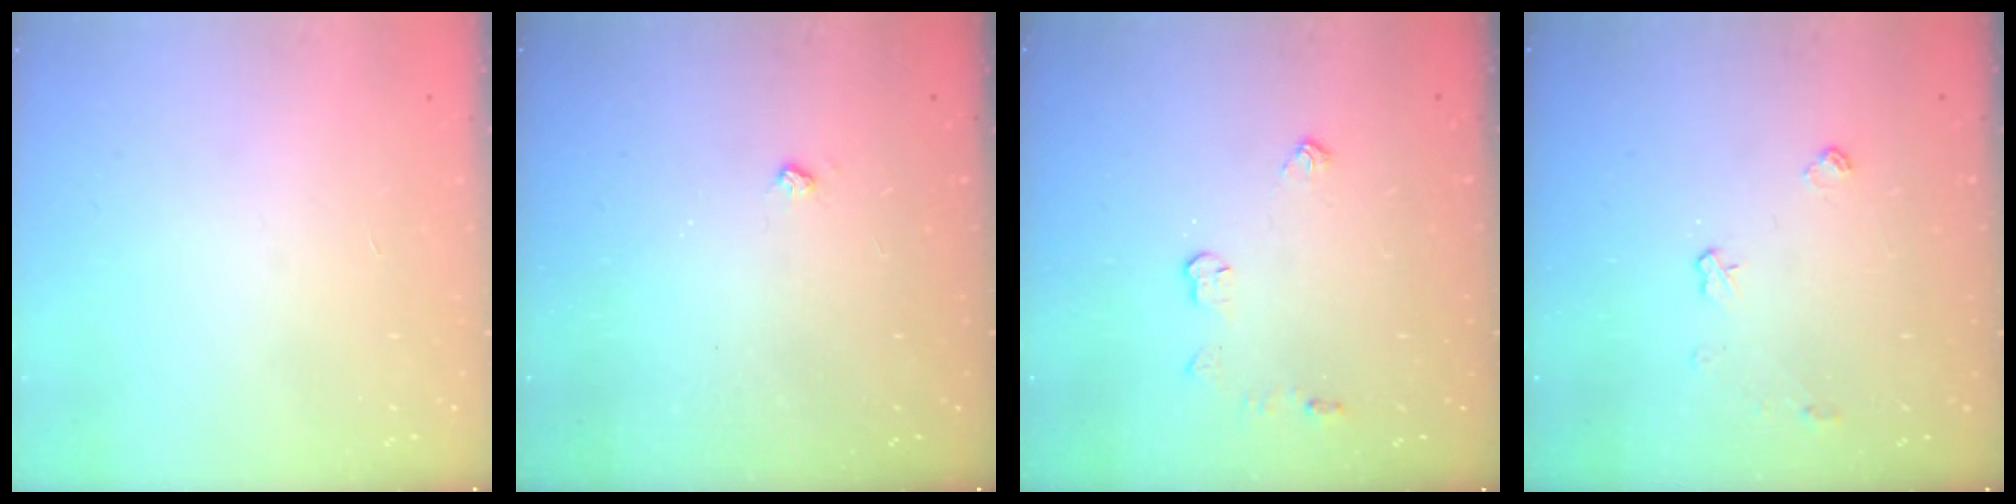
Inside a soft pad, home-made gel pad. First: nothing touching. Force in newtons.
{"total": 3.8, "press": 3.7, "slide": 0.7}
{"total": 4.4, "press": 4.4, "slide": 0.7}
{"total": 4.9, "press": 4.9, "slide": 0.6}